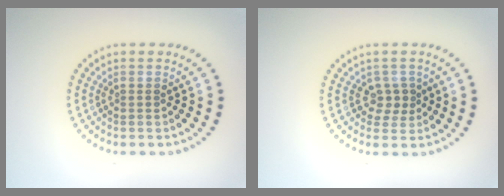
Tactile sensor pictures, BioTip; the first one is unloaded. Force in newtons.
{"total": 1.8, "press": 1.6, "slide": 0.9}